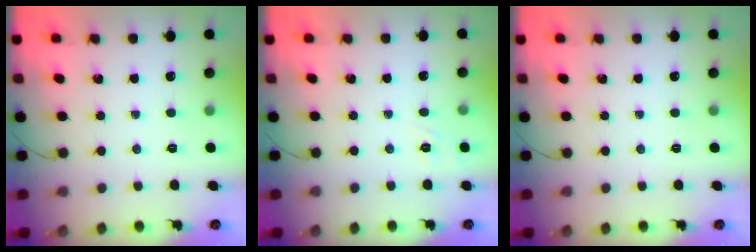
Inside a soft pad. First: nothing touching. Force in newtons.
{"total": 1.8, "press": 0.3, "slide": 1.8}
{"total": 0.0}